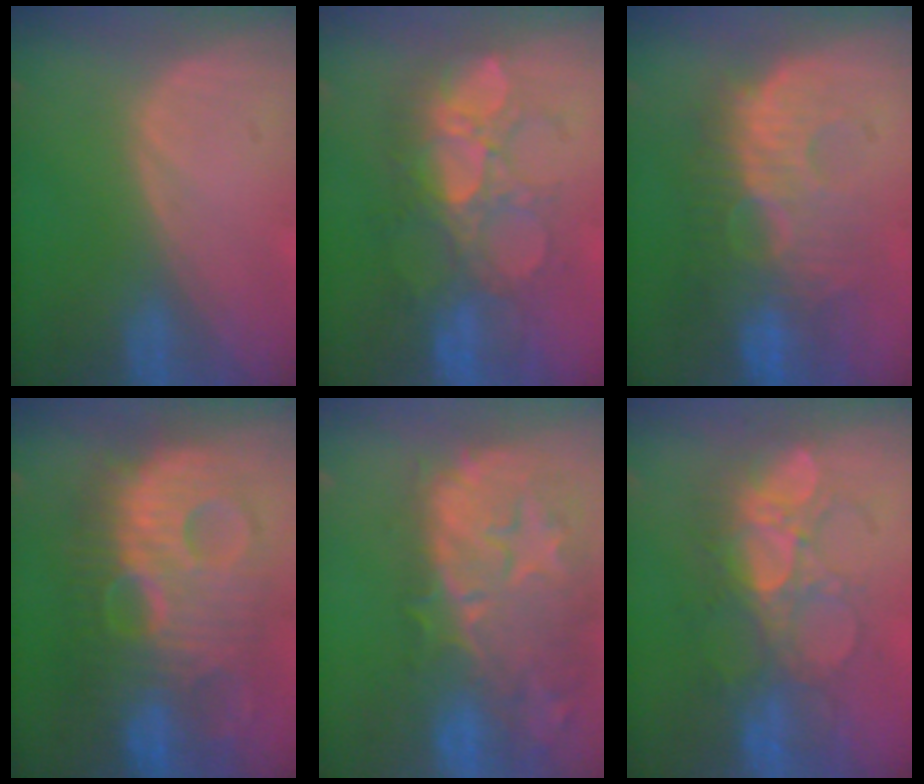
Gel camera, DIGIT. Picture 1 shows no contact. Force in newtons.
{"total": 9.1, "press": 8.9, "slide": 1.8}
{"total": 10.6, "press": 9.9, "slide": 3.8}
{"total": 13.4, "press": 13.4, "slide": 1.2}
{"total": 13.7, "press": 11.8, "slide": 6.9}
{"total": 8.7, "press": 8.4, "slide": 2.4}